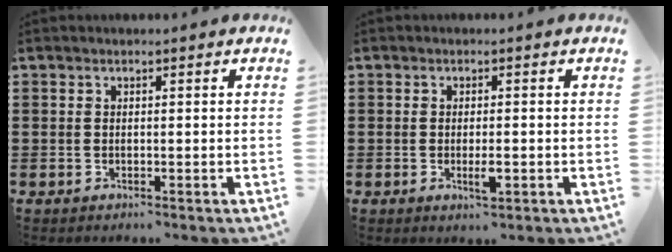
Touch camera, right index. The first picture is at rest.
{"total": 2.6, "force": [-0.7, 0.7, 2.4], "torque": [-0.049, -0.004, -0.013]}